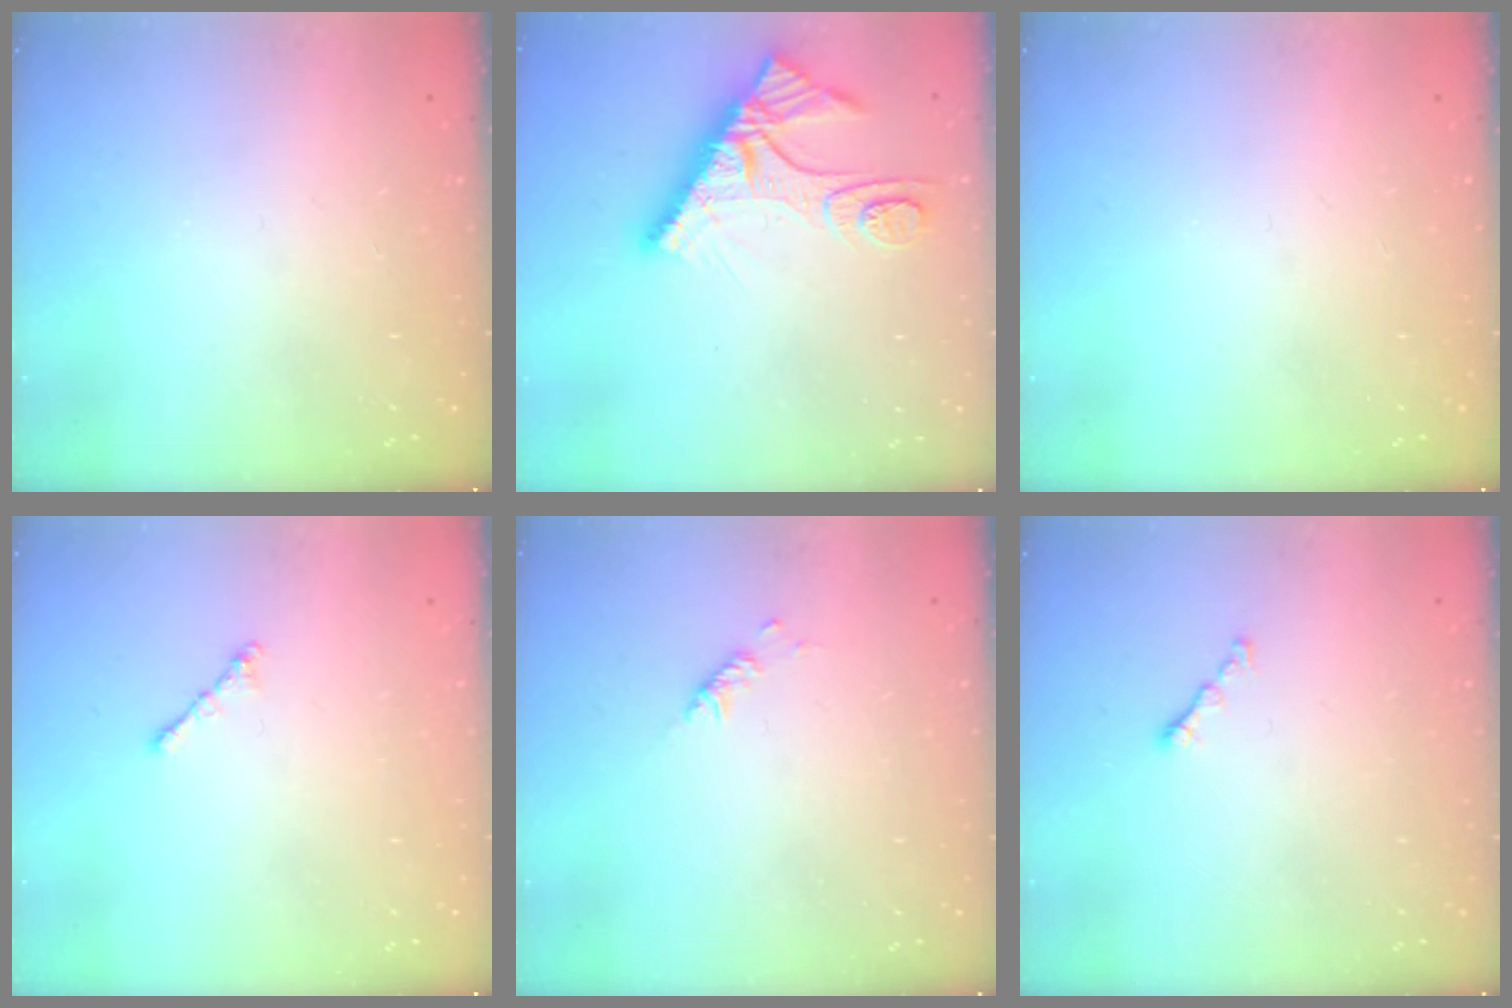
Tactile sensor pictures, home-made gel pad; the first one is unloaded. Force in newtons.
{"total": 11.8, "press": 11.7, "slide": 1.3}
{"total": 0.0}
{"total": 1.8, "press": 1.7, "slide": 0.6}
{"total": 2.9, "press": 2.9, "slide": 0.6}
{"total": 0.8, "press": 0.7, "slide": 0.4}